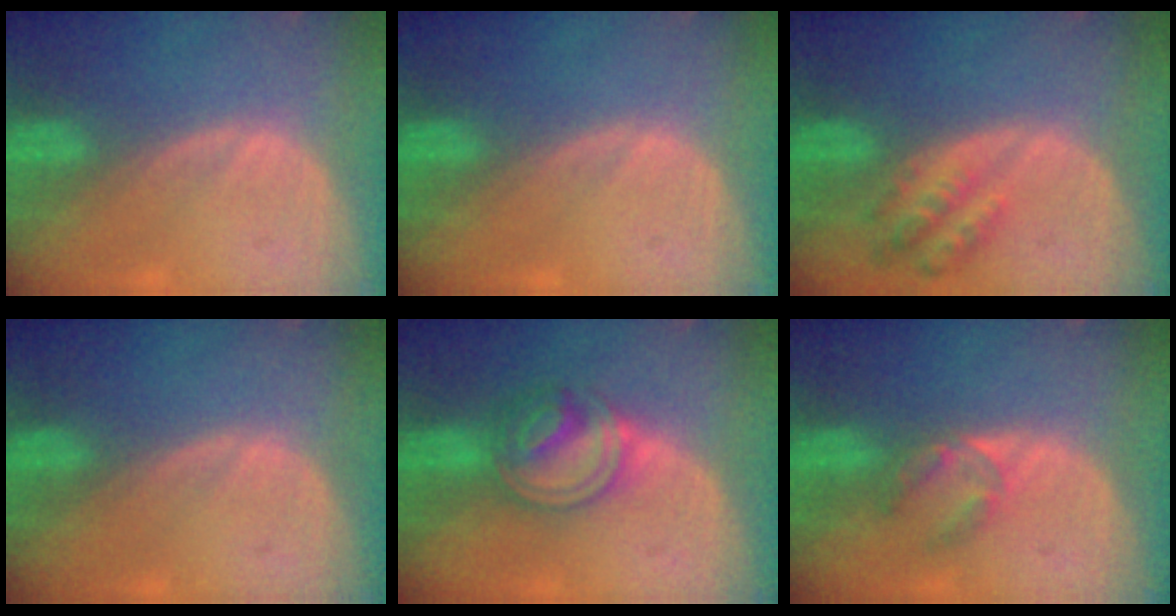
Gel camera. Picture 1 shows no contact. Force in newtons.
{"total": 0.0}
{"total": 5.1, "press": 4.8, "slide": 1.6}
{"total": 0.0}
{"total": 6.0, "press": 6.0, "slide": 0.5}
{"total": 3.4, "press": 3.2, "slide": 1.0}